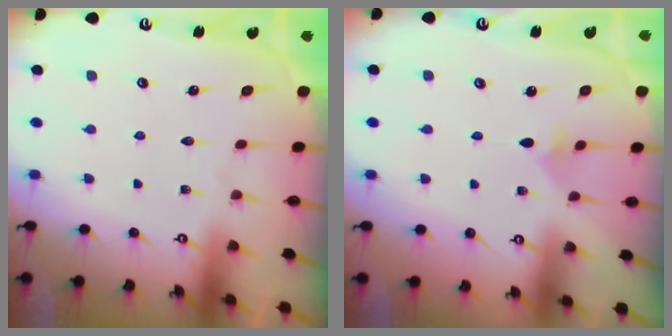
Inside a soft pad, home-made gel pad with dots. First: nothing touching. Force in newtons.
{"total": 2.2, "press": 2.2, "slide": 0.6}